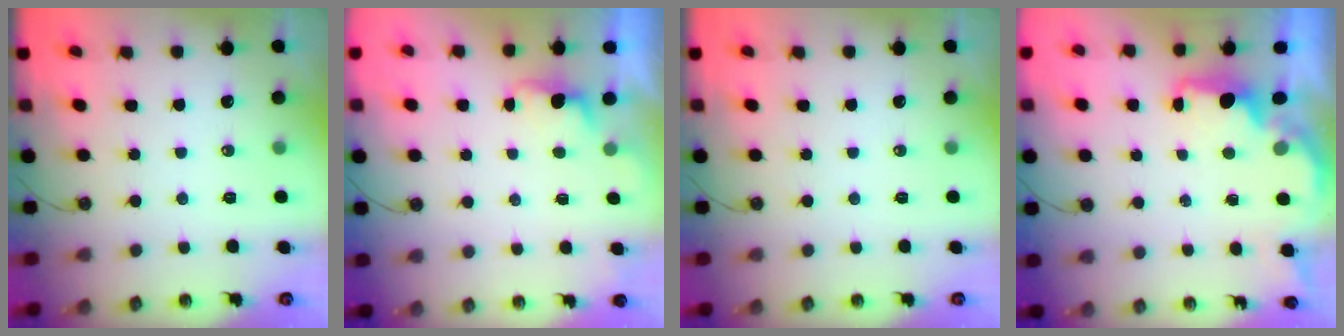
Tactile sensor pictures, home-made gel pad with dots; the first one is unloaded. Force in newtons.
{"total": 1.1, "press": 0.8, "slide": 0.7}
{"total": 0.0}
{"total": 1.8, "press": 1.7, "slide": 0.6}